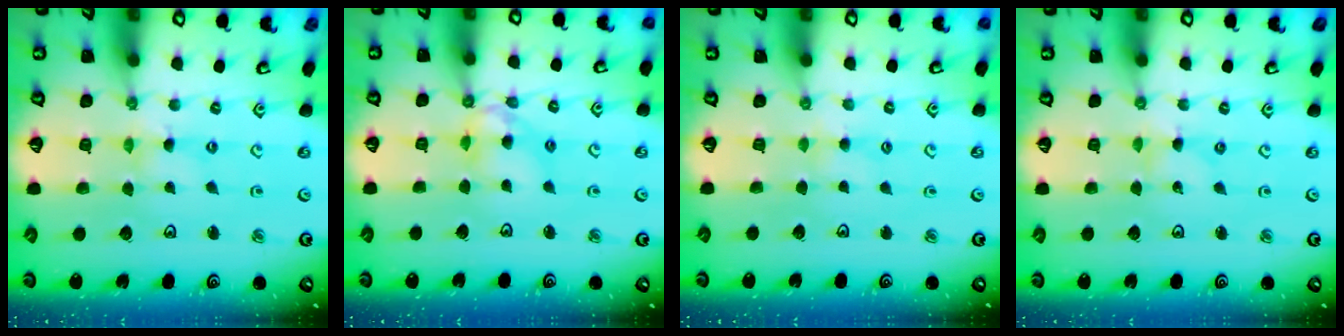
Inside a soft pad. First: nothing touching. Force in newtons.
{"total": 10.1, "press": 10.1, "slide": 0.8}
{"total": 2.1, "press": 2.1, "slide": 0.4}
{"total": 0.0}